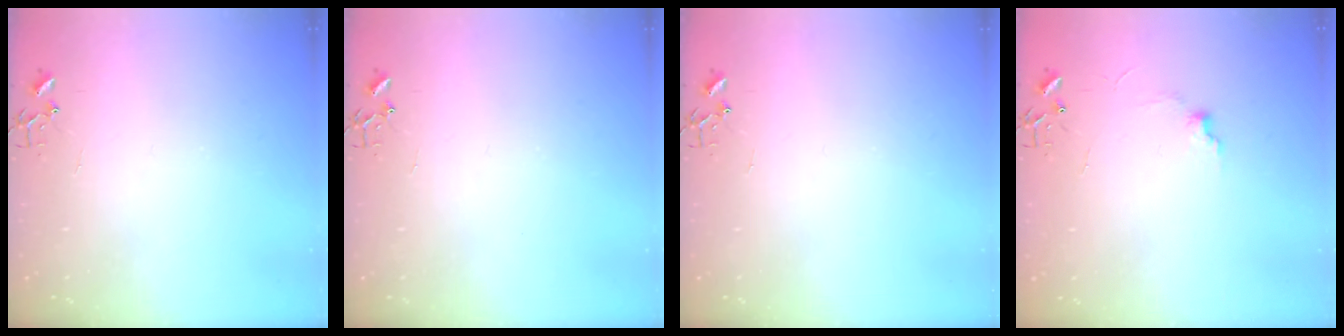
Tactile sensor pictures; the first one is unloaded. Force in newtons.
{"total": 0.0}
{"total": 0.0}
{"total": 4.1, "press": 4.0, "slide": 0.7}